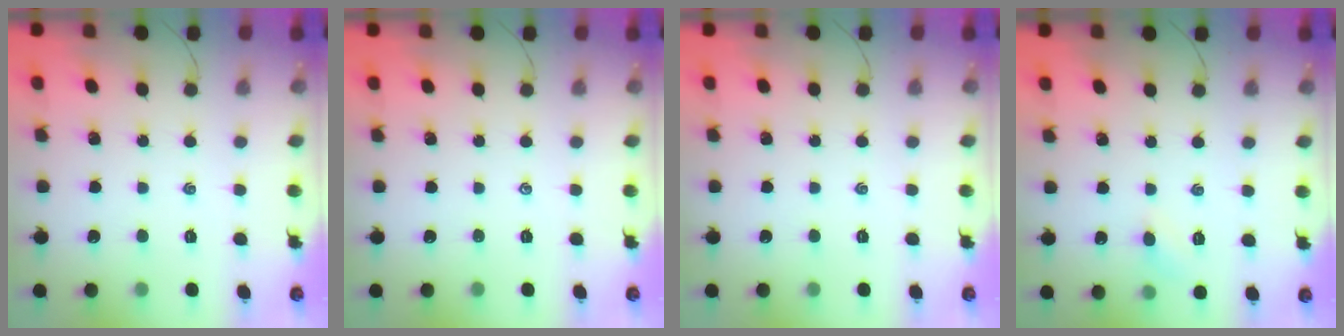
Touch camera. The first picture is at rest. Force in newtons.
{"total": 0.0}
{"total": 0.0}
{"total": 4.1, "press": 3.9, "slide": 1.3}